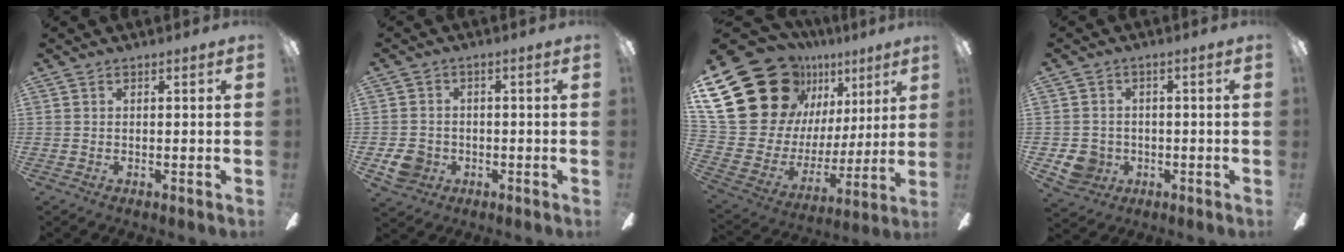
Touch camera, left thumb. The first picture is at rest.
{"total": 5.4, "force": [-1.9, 4.8, 1.7], "torque": [-0.041, 0.009, -0.034]}
{"total": 29.7, "force": [14.4, 20.6, 15.8], "torque": [-0.287, -0.099, 0.306]}
{"total": 5.8, "force": [-1.4, 5.5, 1.4], "torque": [-0.042, 0.009, -0.023]}